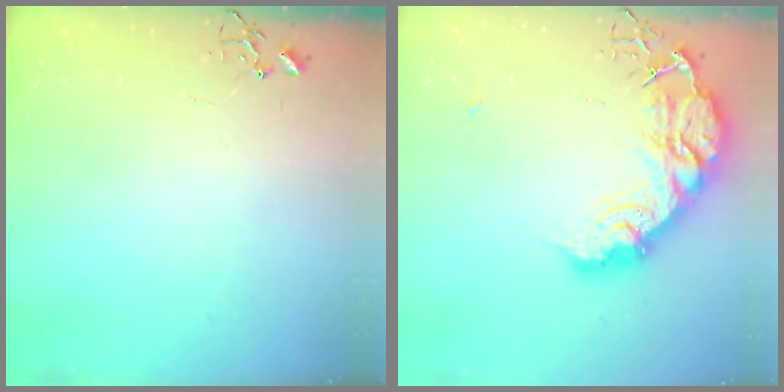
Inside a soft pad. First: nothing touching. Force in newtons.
{"total": 25.5, "press": 25.4, "slide": 2.1}